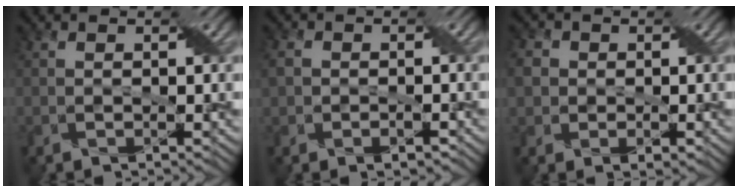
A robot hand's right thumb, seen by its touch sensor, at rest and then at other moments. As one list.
[{"total": 3.5, "force": [-0.6, 2.6, 2.2], "torque": [-0.041, -0.005, -0.012]}, {"total": 5.2, "force": [0.2, 4.6, 2.4], "torque": [-0.065, 0.010, -0.010]}]